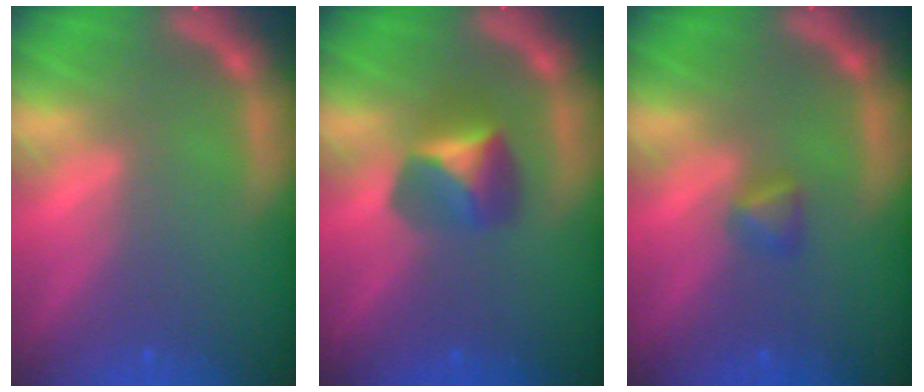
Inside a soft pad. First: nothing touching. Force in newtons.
{"total": 3.4}
{"total": 1.4}